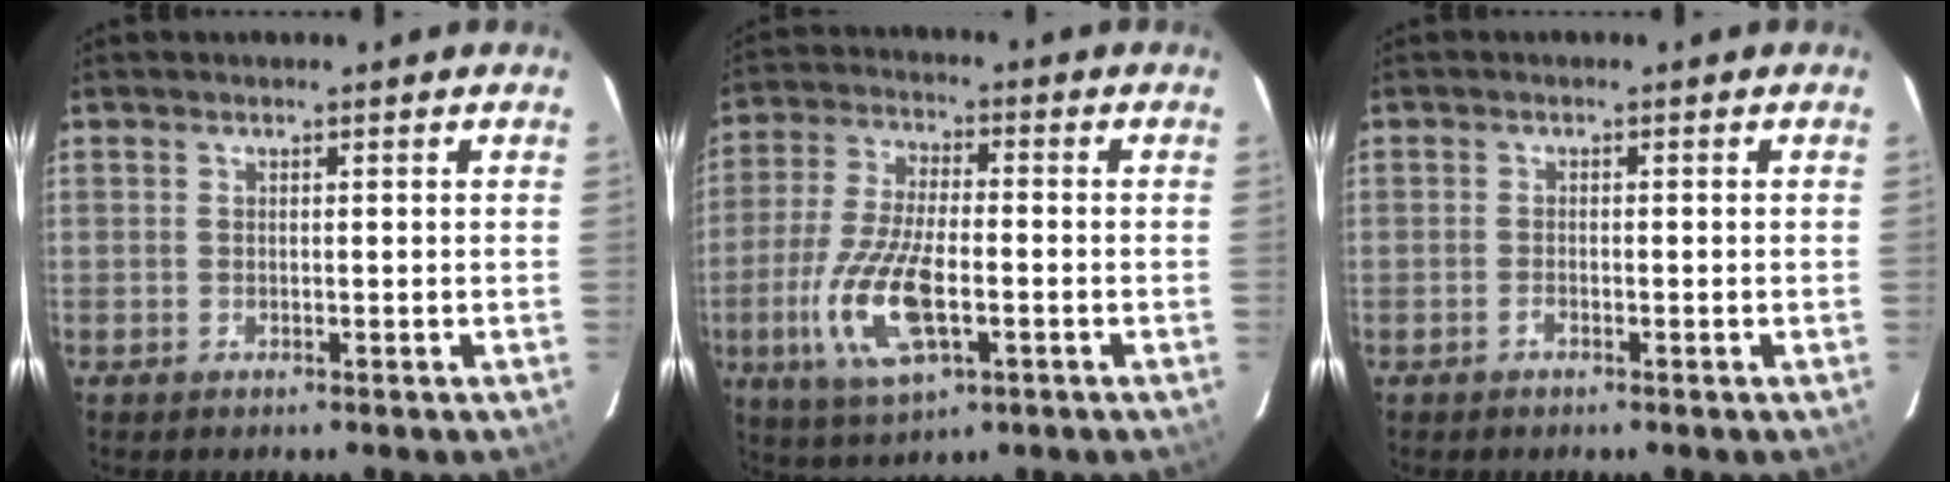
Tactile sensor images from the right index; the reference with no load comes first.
{"total": 14.4, "force": [-4.5, 5.6, 12.5], "torque": [-0.269, -0.012, -0.083]}
{"total": 0.9, "force": [-0.7, 0.3, 0.5], "torque": [-0.010, 0.002, -0.016]}